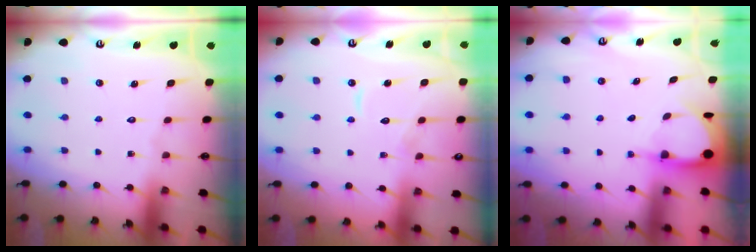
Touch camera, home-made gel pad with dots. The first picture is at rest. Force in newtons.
{"total": 7.1, "press": 7.1, "slide": 0.7}
{"total": 3.9, "press": 3.9, "slide": 0.2}